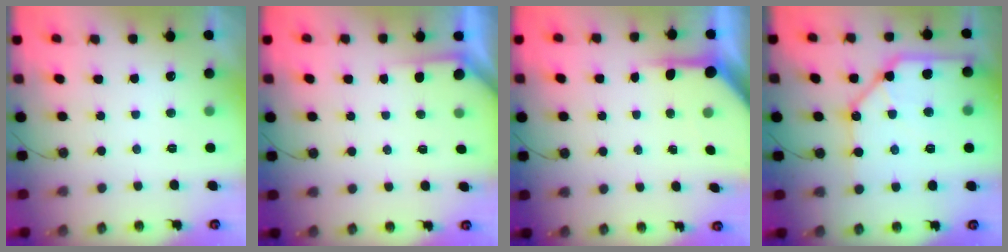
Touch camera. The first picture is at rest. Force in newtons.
{"total": 2.7, "press": 2.7, "slide": 0.3}
{"total": 6.2, "press": 6.2, "slide": 0.5}
{"total": 15.1, "press": 15.0, "slide": 2.1}